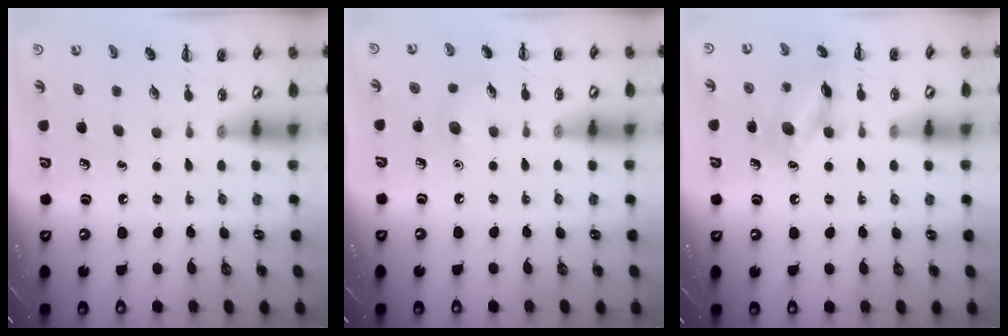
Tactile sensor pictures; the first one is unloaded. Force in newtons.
{"total": 5.7, "press": 5.6, "slide": 1.5}
{"total": 12.0, "press": 12.0, "slide": 0.6}